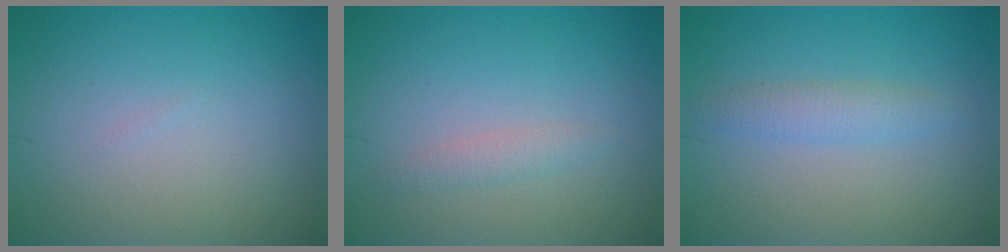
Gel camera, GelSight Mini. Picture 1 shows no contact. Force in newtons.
{"total": 1.2, "press": 1.2, "slide": 0.0}
{"total": 1.9, "press": 1.9, "slide": 0.0}